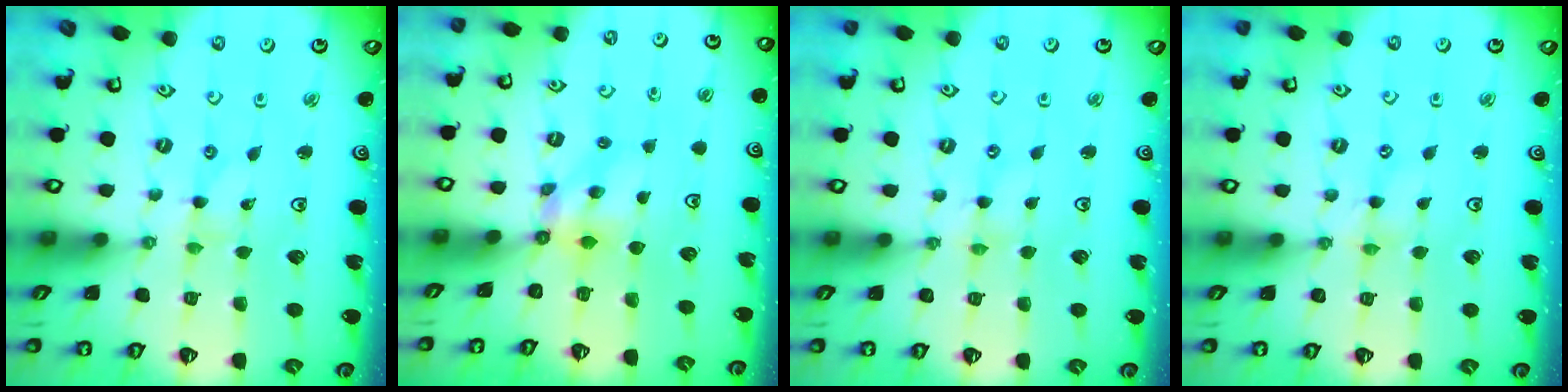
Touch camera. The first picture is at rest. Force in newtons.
{"total": 5.1, "press": 5.1, "slide": 0.4}
{"total": 0.0}
{"total": 0.0}